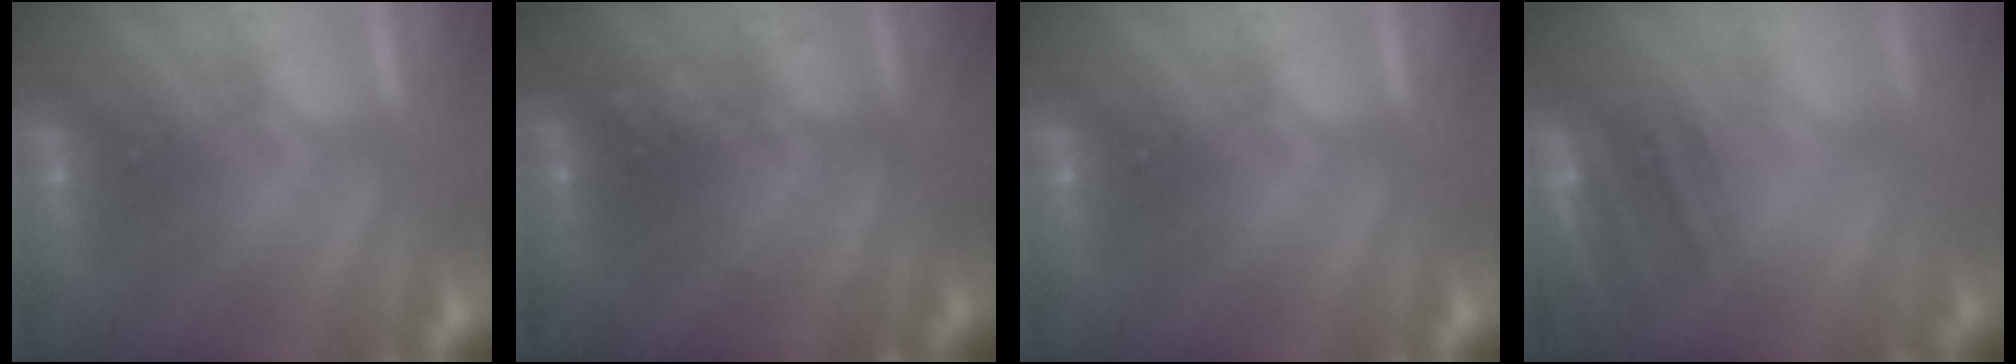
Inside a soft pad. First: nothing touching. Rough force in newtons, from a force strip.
{"total": 2.4}
{"total": 0.0}
{"total": 4.8}